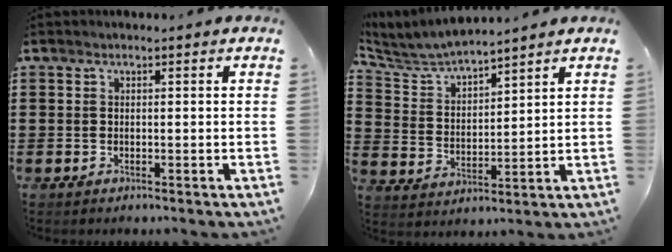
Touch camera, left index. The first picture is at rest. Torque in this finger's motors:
{"motor_torque": [-0.11, 0.31, 0.13, 0.13]}